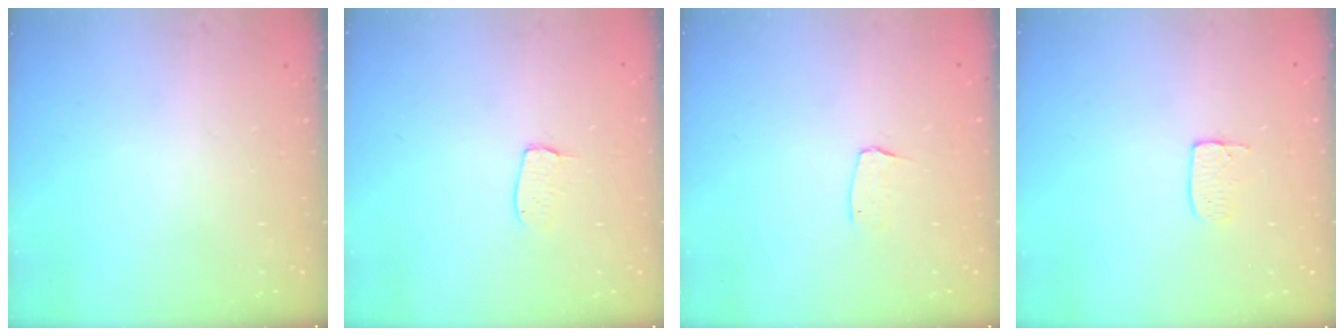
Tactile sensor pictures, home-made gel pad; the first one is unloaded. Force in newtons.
{"total": 4.2, "press": 4.2, "slide": 0.2}
{"total": 3.7, "press": 3.7, "slide": 0.2}
{"total": 3.6, "press": 3.6, "slide": 0.2}